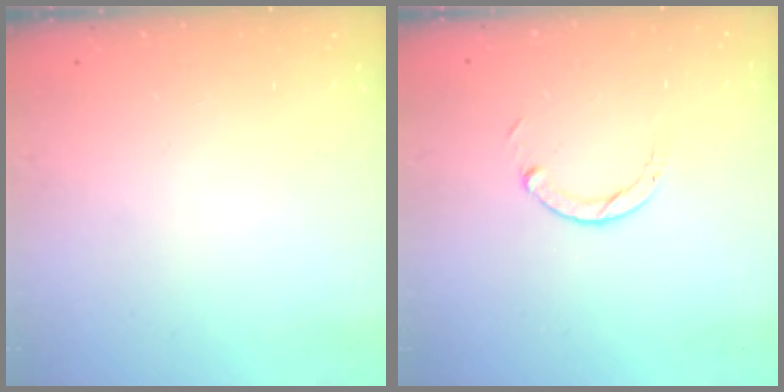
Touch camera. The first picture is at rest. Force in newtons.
{"total": 2.9, "press": 2.9, "slide": 0.4}